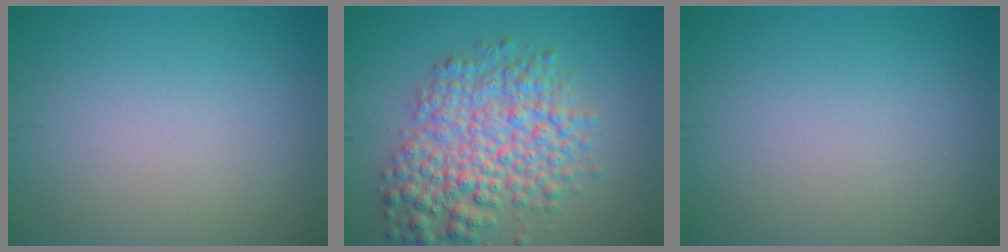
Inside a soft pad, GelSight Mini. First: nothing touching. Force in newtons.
{"total": 7.1, "press": 7.1, "slide": 0.2}
{"total": 0.0}